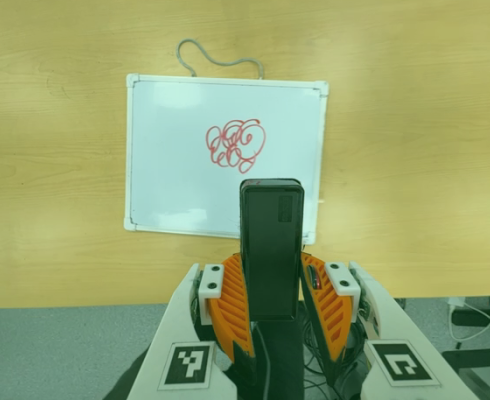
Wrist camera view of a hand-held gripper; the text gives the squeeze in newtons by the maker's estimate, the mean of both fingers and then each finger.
{"total": 4.9, "left": 3.2, "right": 6.5}